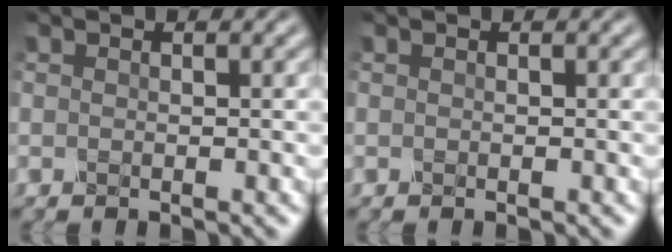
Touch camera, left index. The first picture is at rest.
{"total": 0.0}